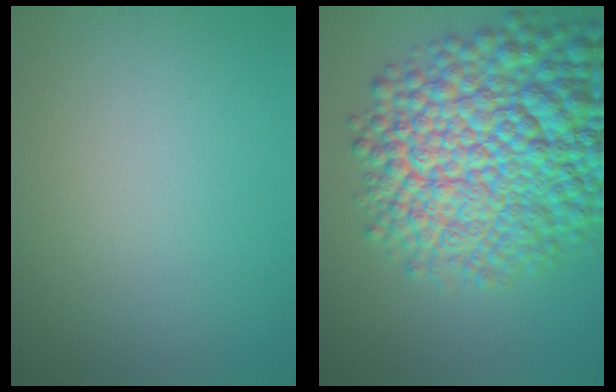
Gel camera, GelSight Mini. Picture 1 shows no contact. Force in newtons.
{"total": 14.6, "press": 14.6, "slide": 0.5}